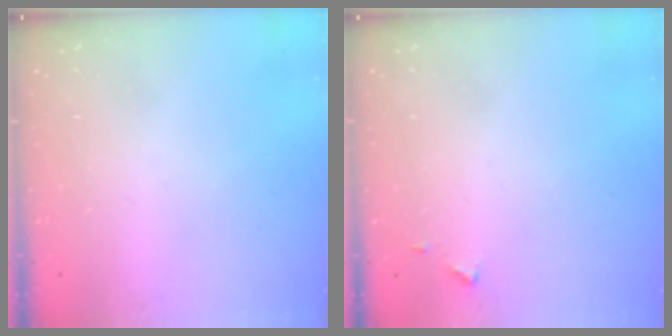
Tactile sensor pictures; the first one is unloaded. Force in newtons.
{"total": 4.3, "press": 4.2, "slide": 0.5}